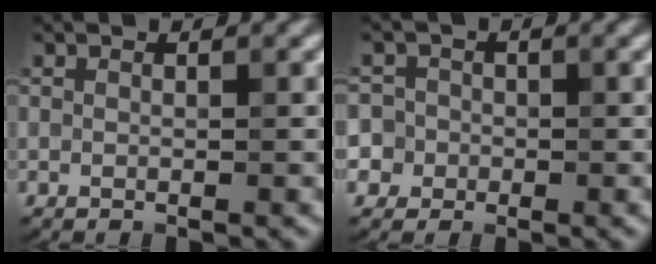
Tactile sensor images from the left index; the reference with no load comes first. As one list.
[{"total": 6.1, "force": [-1.5, 5.8, 1.4], "torque": [-0.027, 0.021, -0.066]}]